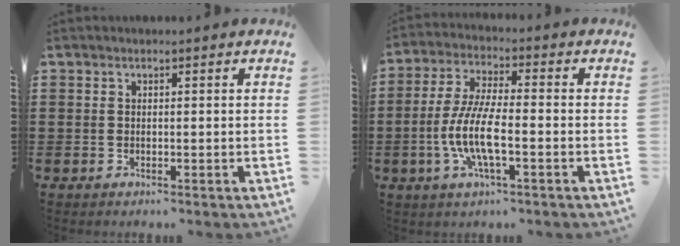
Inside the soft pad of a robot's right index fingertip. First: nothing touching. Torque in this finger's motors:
{"motor_torque": [2.14, 0.00, 0.89, 0.21]}